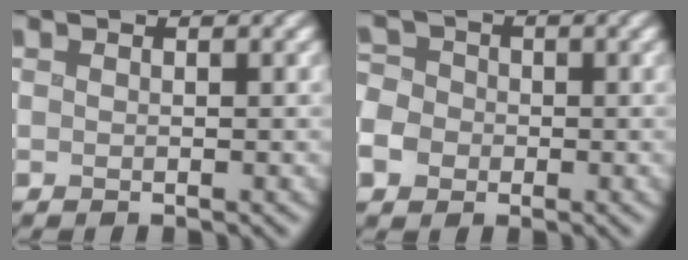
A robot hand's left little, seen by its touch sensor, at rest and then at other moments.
{"total": 3.0, "force": [-1.1, 2.6, 1.0], "torque": [-0.033, 0.003, -0.019]}